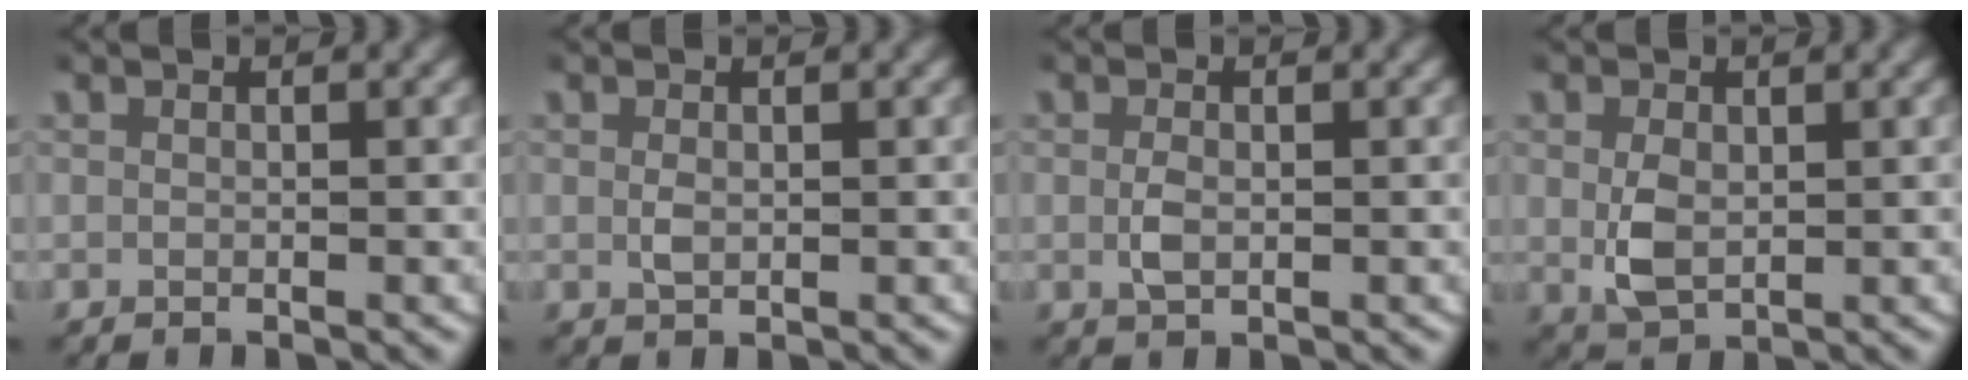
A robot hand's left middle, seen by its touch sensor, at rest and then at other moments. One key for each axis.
{"total": 1.1, "fx": 0.1, "fy": 0.6, "fz": 0.9, "tx": -0.023, "ty": -0.007, "tz": 0.009}
{"total": 1.6, "fx": -0.1, "fy": 0.9, "fz": 1.3, "tx": -0.034, "ty": -0.006, "tz": 0.004}
{"total": 3.4, "fx": 0.1, "fy": 2.3, "fz": 2.5, "tx": -0.061, "ty": -0.014, "tz": 0.011}